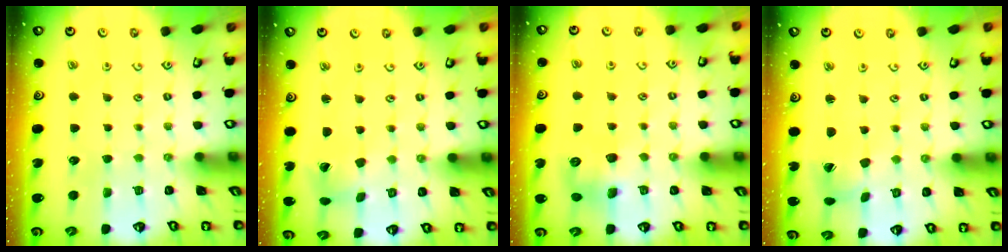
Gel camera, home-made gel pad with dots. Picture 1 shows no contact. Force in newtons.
{"total": 2.8, "press": 2.7, "slide": 0.4}
{"total": 8.8, "press": 8.7, "slide": 1.0}
{"total": 6.4, "press": 6.4, "slide": 0.4}